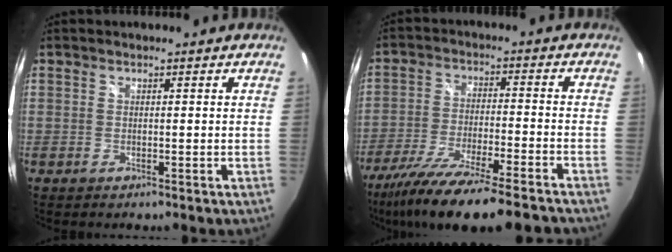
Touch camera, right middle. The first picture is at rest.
{"total": 18.2, "force": [-15.1, 1.5, 10.2], "torque": [-0.204, -0.047, -0.250]}